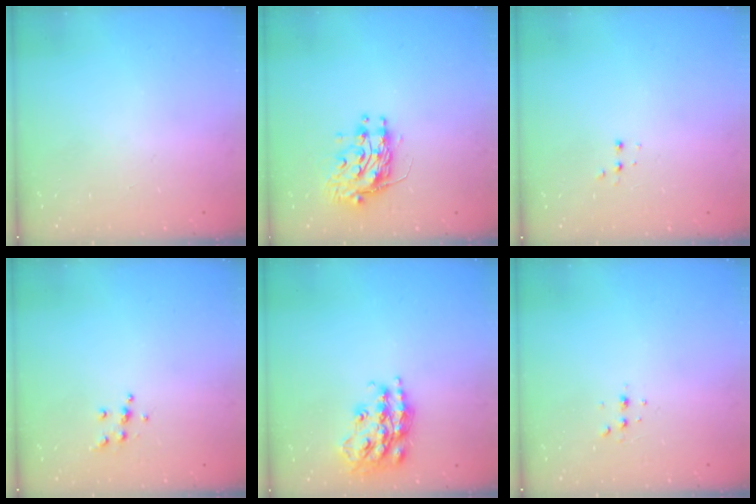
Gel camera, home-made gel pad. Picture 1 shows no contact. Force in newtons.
{"total": 10.4, "press": 10.4, "slide": 0.9}
{"total": 3.0, "press": 2.9, "slide": 0.7}
{"total": 5.2, "press": 5.2, "slide": 0.6}
{"total": 17.5, "press": 17.5, "slide": 1.0}
{"total": 3.1, "press": 3.1, "slide": 0.6}